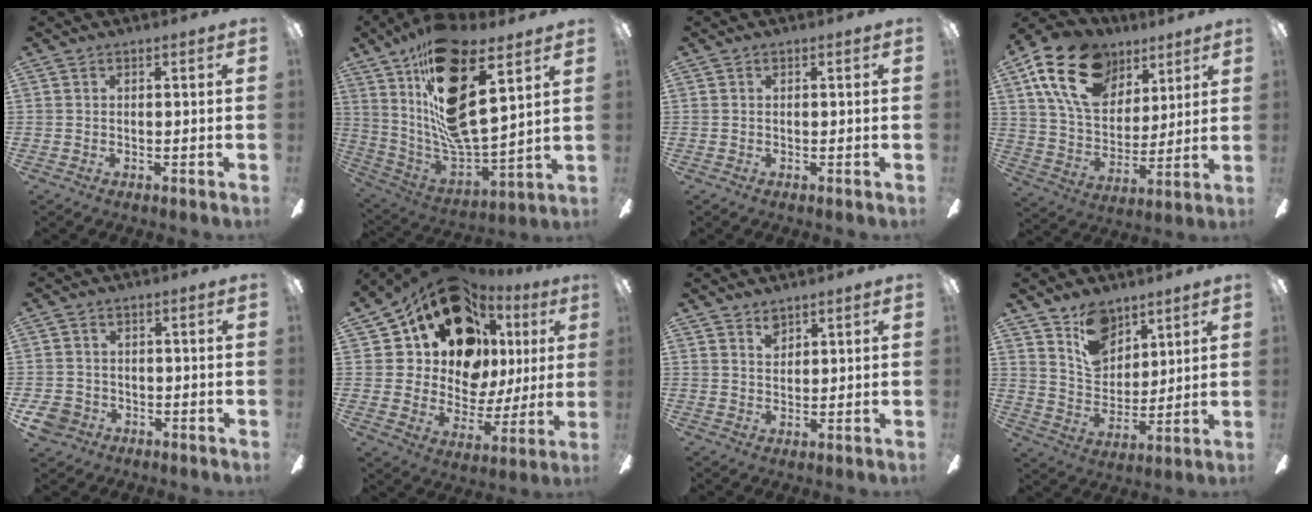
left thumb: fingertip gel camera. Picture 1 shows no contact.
{"total": 22.6, "force": [12.5, 8.2, 16.9], "torque": [-0.316, -0.079, 0.212]}
{"total": 0.0}
{"total": 20.6, "force": [11.3, 13.2, 11.1], "torque": [-0.193, -0.036, 0.209]}
{"total": 5.4, "force": [-2.6, 4.3, 1.9], "torque": [-0.055, 0.015, -0.052]}
{"total": 20.8, "force": [12.1, 13.6, 10.1], "torque": [-0.182, -0.070, 0.235]}
{"total": 3.0, "force": [2.4, 1.7, 1.0], "torque": [-0.007, -0.008, 0.042]}
{"total": 12.4, "force": [8.2, 8.1, 4.6], "torque": [-0.075, -0.039, 0.156]}